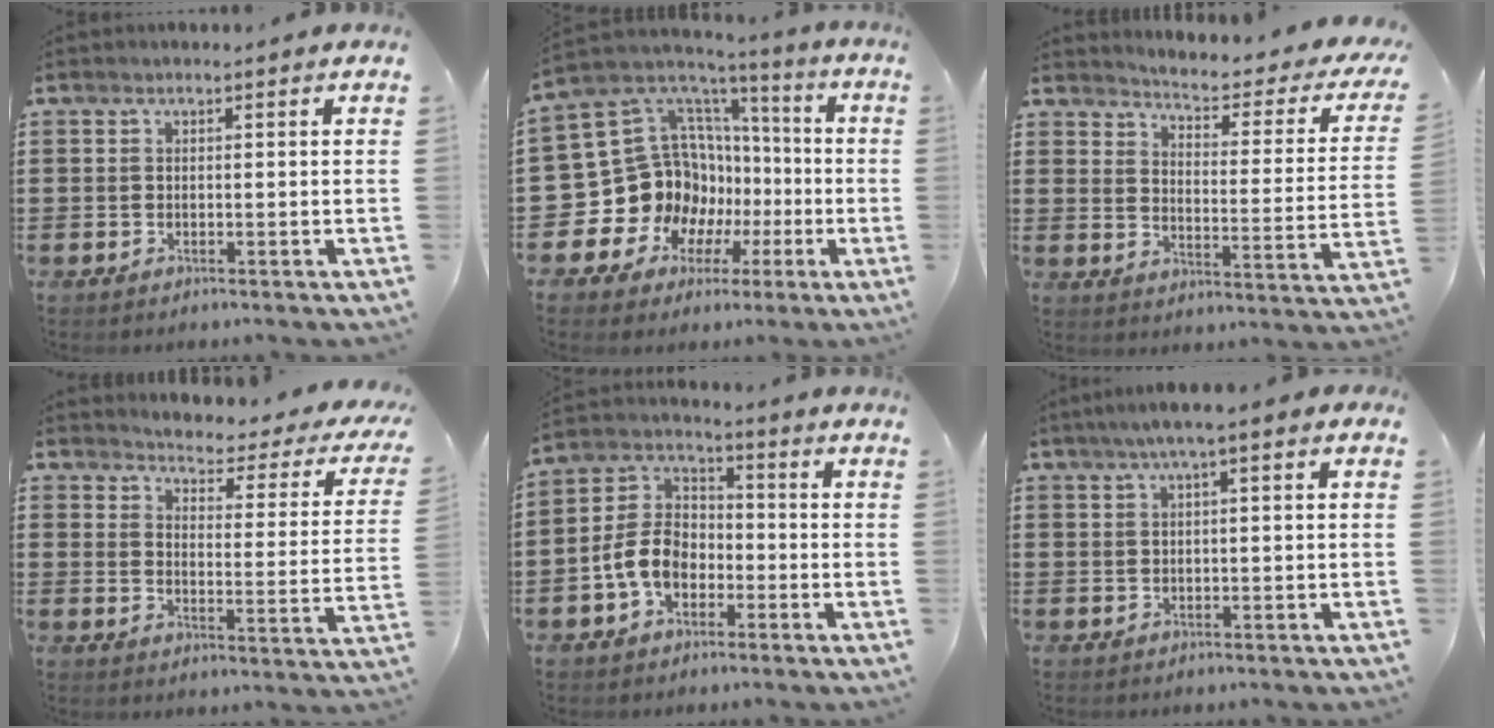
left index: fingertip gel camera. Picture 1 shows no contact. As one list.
[{"total": 16.3, "force": [-2.0, 14.8, 6.6], "torque": [-0.184, -0.039, 0.002]}, {"total": 3.1, "force": [2.8, 0.0, 1.3], "torque": [-0.037, -0.031, 0.034]}, {"total": 2.7, "force": [2.6, 0.3, 0.7], "torque": [-0.026, -0.030, 0.034]}, {"total": 7.8, "force": [-3.1, 5.4, 4.6], "torque": [-0.121, 0.012, -0.067]}, {"total": 2.3, "force": [0.2, 0.3, 2.3], "torque": [-0.039, 0.002, 0.002]}]